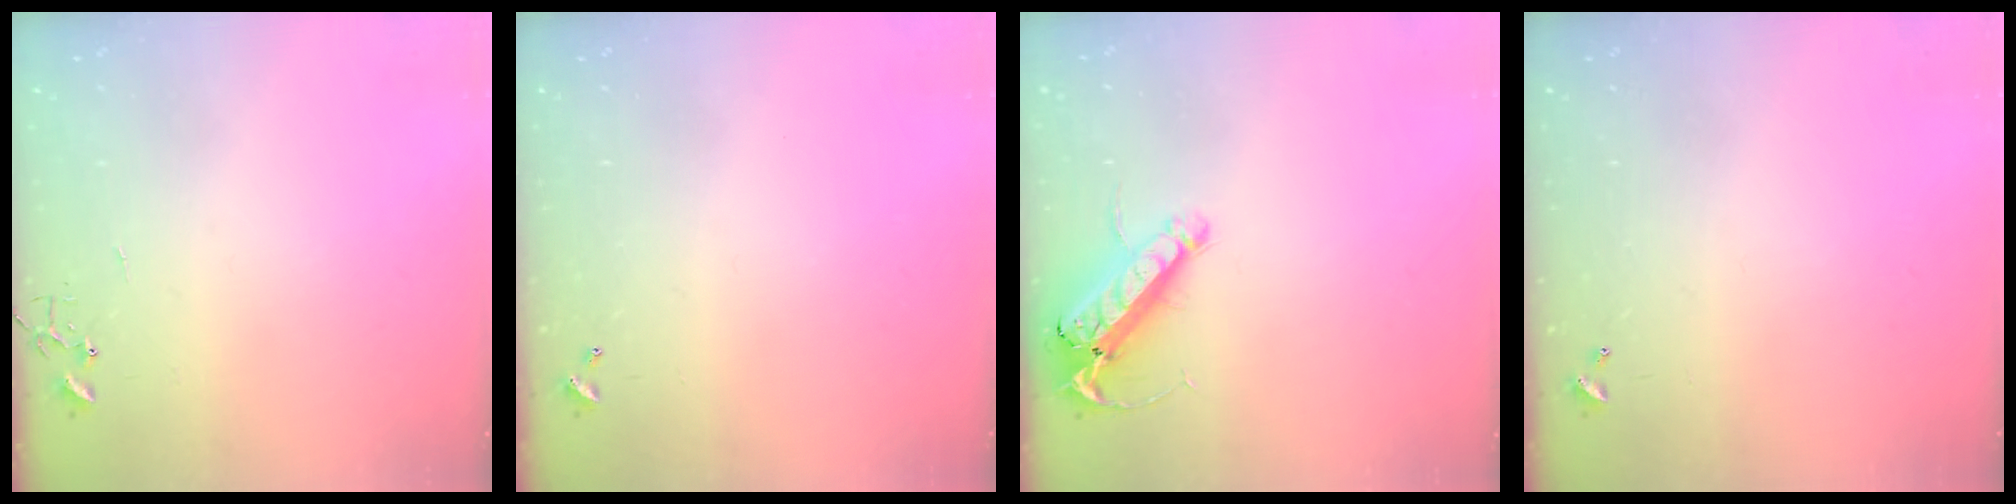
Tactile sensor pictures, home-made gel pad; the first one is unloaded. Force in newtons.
{"total": 0.0}
{"total": 14.7, "press": 14.5, "slide": 2.6}
{"total": 0.0}